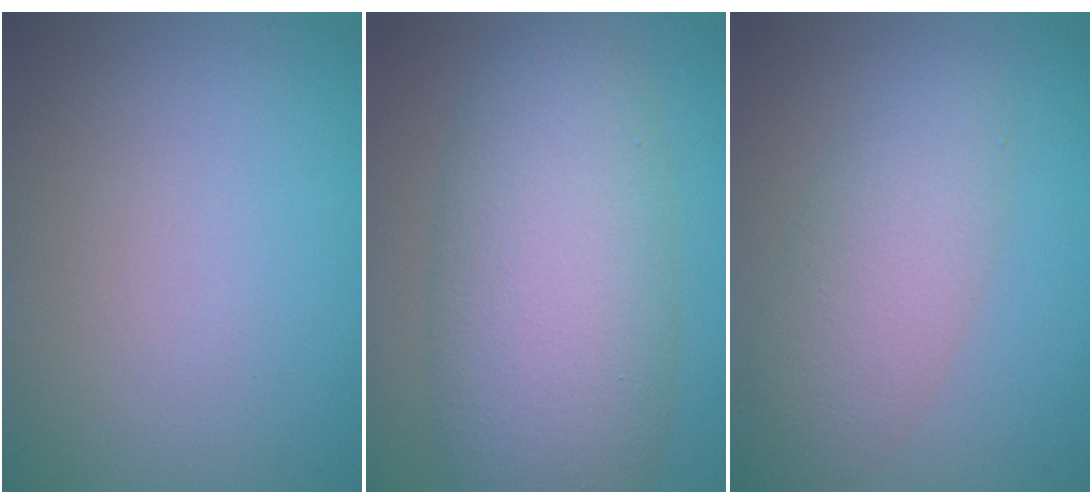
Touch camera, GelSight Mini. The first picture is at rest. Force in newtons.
{"total": 10.0, "press": 10.0, "slide": 0.2}
{"total": 4.5, "press": 4.5, "slide": 0.3}